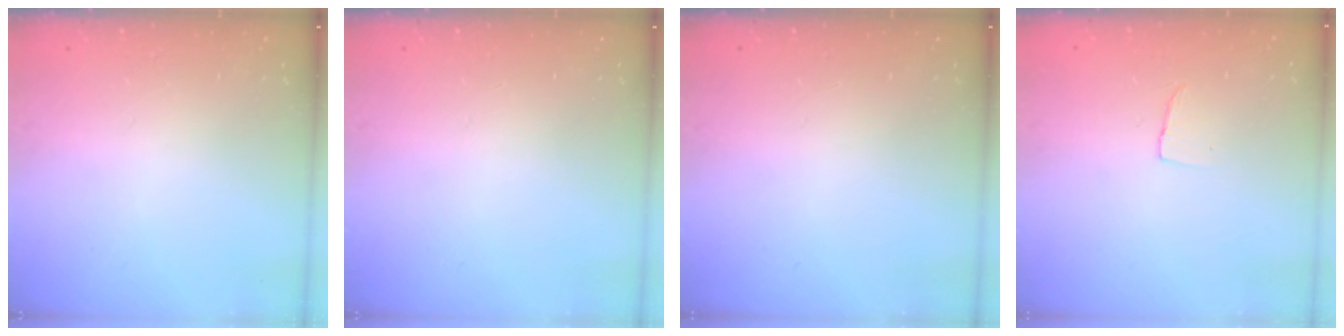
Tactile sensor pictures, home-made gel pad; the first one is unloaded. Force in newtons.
{"total": 0.0}
{"total": 0.0}
{"total": 4.2, "press": 4.2, "slide": 0.3}